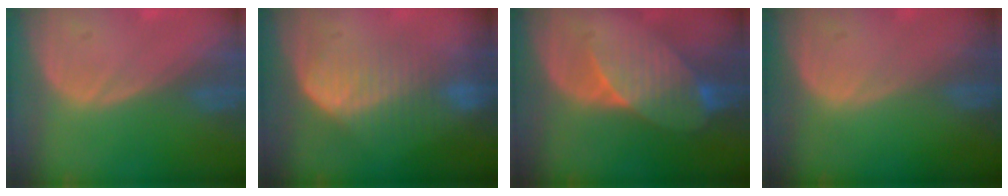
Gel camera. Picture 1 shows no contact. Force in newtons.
{"total": 6.9, "press": 6.8, "slide": 1.4}
{"total": 8.0, "press": 7.2, "slide": 3.4}
{"total": 0.0}